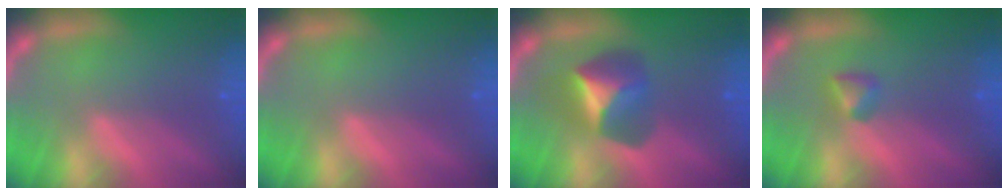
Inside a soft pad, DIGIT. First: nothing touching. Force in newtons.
{"total": 0.0}
{"total": 4.4}
{"total": 1.4}